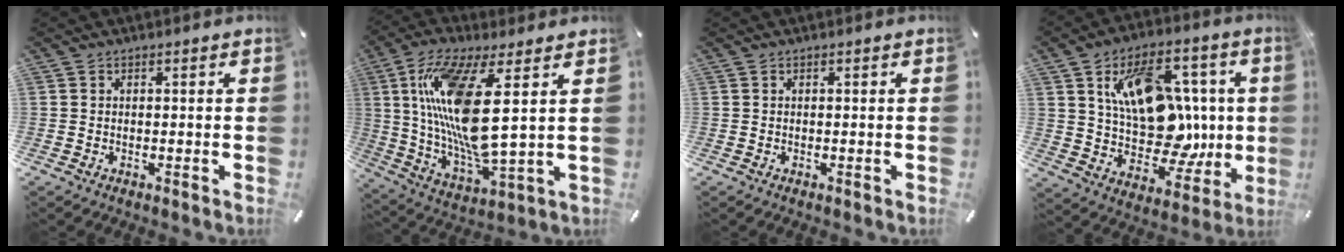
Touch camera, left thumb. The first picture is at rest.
{"total": 19.2, "force": [5.3, 5.2, 17.7], "torque": [-0.382, -0.030, 0.073]}
{"total": 0.0}
{"total": 18.4, "force": [4.4, 13.5, 11.7], "torque": [-0.169, -0.022, 0.092]}